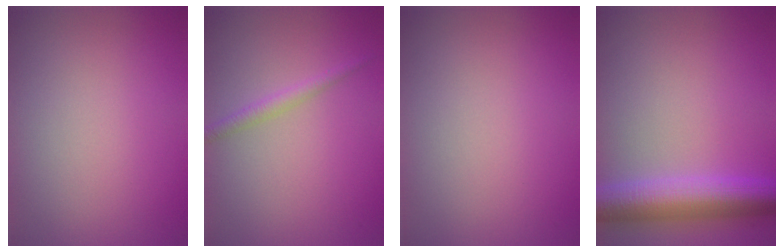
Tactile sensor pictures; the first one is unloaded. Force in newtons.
{"total": 1.4, "press": 1.4, "slide": 0.0}
{"total": 0.0}
{"total": 6.6, "press": 6.6, "slide": 0.1}